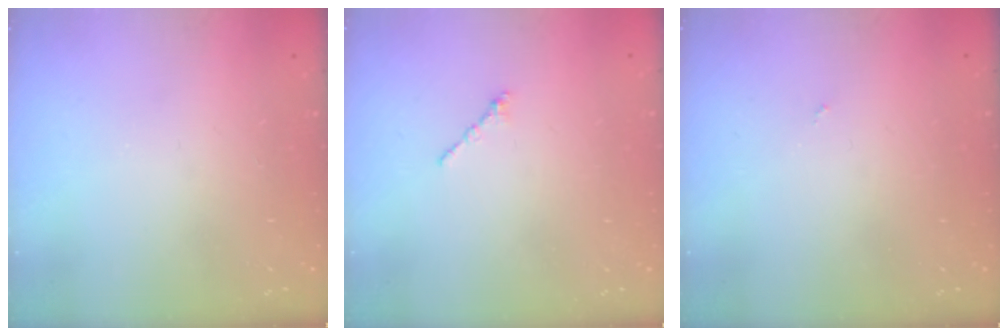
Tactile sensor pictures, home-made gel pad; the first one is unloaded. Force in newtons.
{"total": 1.2, "press": 1.1, "slide": 0.5}
{"total": 0.0}